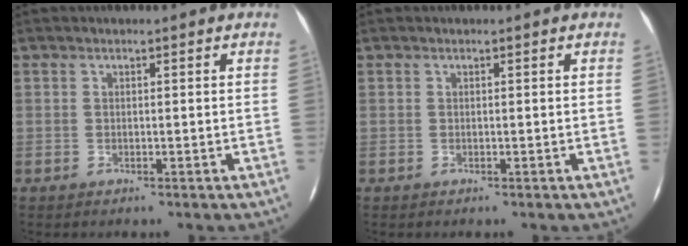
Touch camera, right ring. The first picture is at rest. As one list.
[{"total": 0.0}]